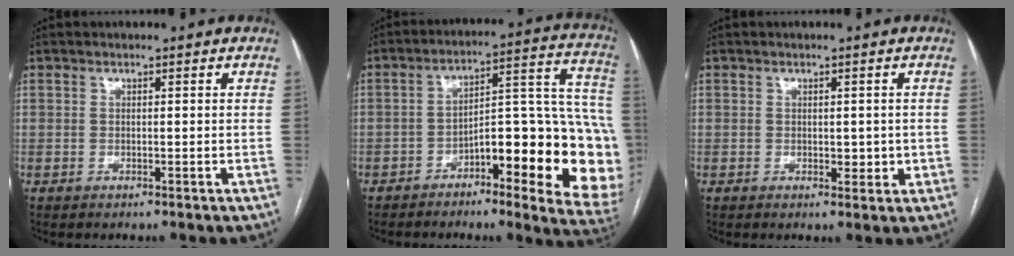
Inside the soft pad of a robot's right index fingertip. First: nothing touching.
{"total": 21.1, "force": [-6.8, 4.9, 19.4], "torque": [-0.176, 0.041, -0.079]}
{"total": 2.5, "force": [-0.1, 1.5, 2.0], "torque": [-0.022, 0.002, 0.006]}